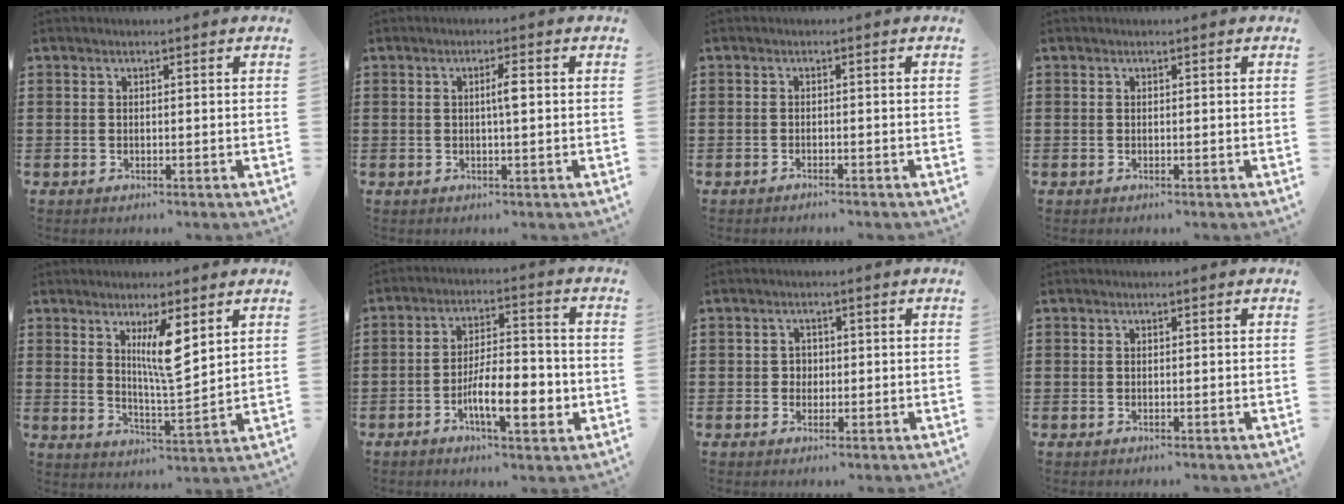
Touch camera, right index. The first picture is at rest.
{"total": 2.4, "force": [0.2, 0.3, 2.3], "torque": [-0.046, 0.000, 0.001]}
{"total": 0.8, "force": [-0.8, 0.0, 0.1], "torque": [-0.005, -0.001, -0.017]}
{"total": 0.0}
{"total": 7.1, "force": [3.4, 1.2, 6.2], "torque": [-0.112, -0.009, 0.053]}
{"total": 9.5, "force": [-3.4, 3.5, 8.2], "torque": [-0.145, -0.003, -0.061]}
{"total": 1.6, "force": [-0.1, 1.5, 0.6], "torque": [-0.016, 0.007, -0.003]}
{"total": 0.0}